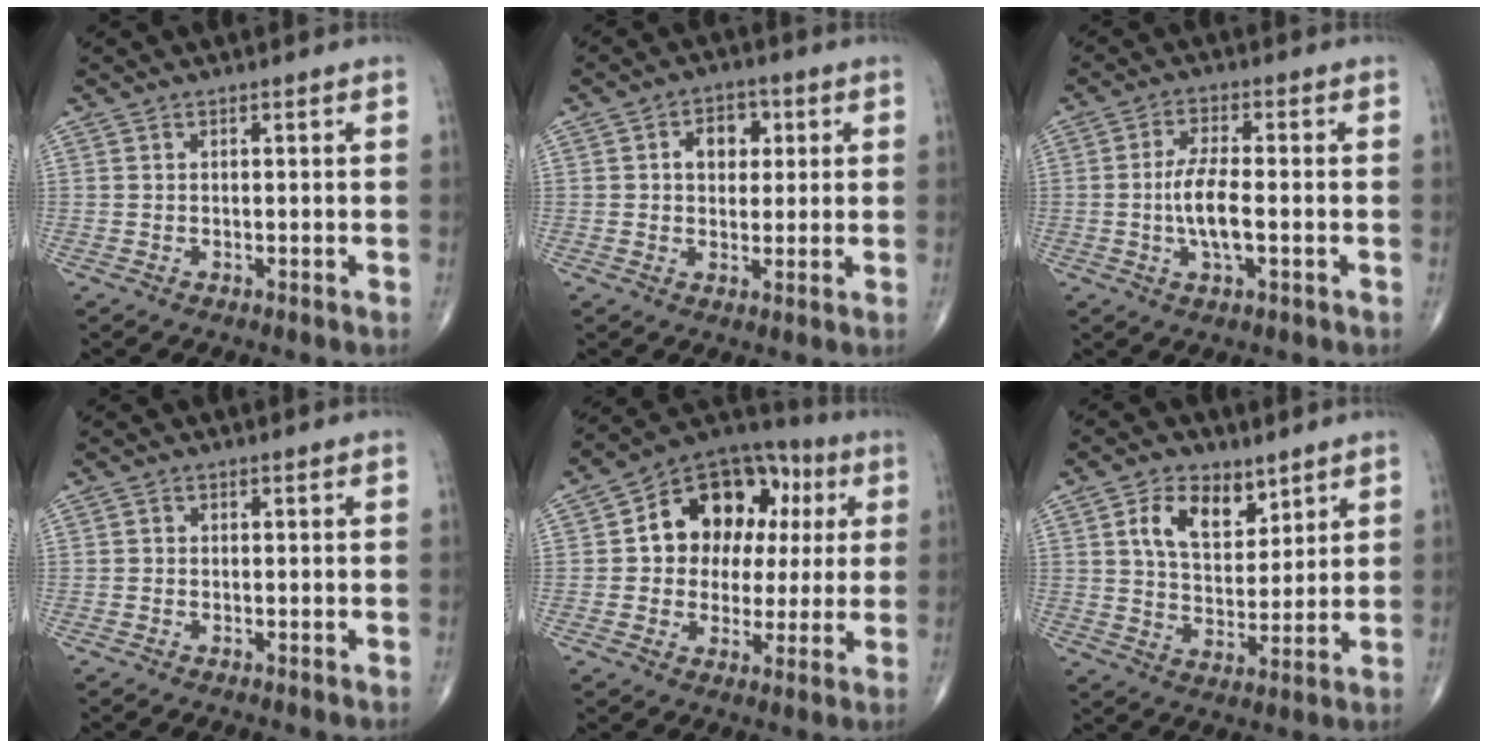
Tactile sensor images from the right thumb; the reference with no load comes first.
{"total": 6.3, "force": [1.6, 4.6, 4.0], "torque": [-0.026, 0.004, 0.019]}
{"total": 7.2, "force": [-1.1, 2.3, 6.7], "torque": [-0.137, 0.002, -0.024]}
{"total": 0.5, "force": [-0.1, 0.5, 0.2], "torque": [0.000, 0.001, -0.005]}
{"total": 17.5, "force": [3.6, 13.0, 11.1], "torque": [-0.104, 0.026, 0.052]}
{"total": 10.2, "force": [5.0, 6.1, 6.4], "torque": [-0.085, -0.028, 0.092]}